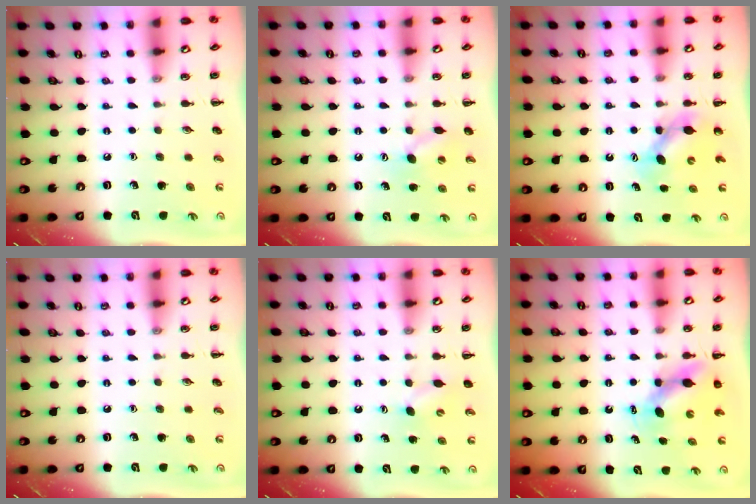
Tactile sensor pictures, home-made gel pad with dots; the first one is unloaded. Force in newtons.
{"total": 7.7, "press": 7.5, "slide": 1.7}
{"total": 6.4, "press": 6.3, "slide": 1.0}
{"total": 0.0}
{"total": 3.5, "press": 3.4, "slide": 1.0}
{"total": 6.9, "press": 6.9, "slide": 0.4}